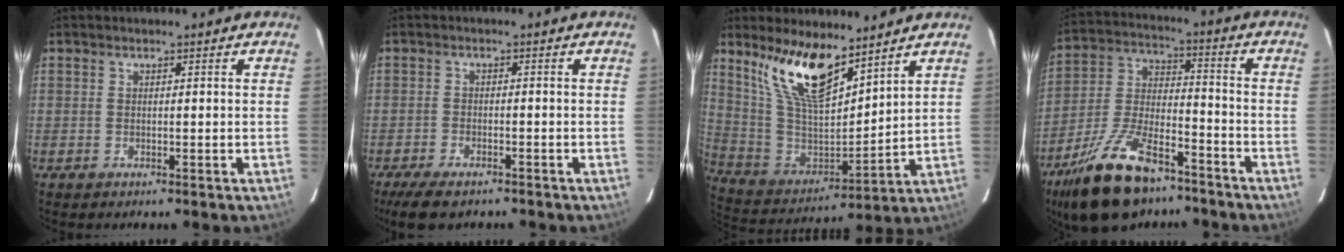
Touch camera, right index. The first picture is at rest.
{"total": 7.2, "force": [-5.6, 2.5, 3.6], "torque": [-0.093, -0.019, -0.099]}
{"total": 16.1, "force": [11.1, 5.4, 10.4], "torque": [-0.199, -0.001, 0.228]}
{"total": 19.8, "force": [-13.9, 8.3, 11.3], "torque": [-0.229, -0.001, -0.239]}